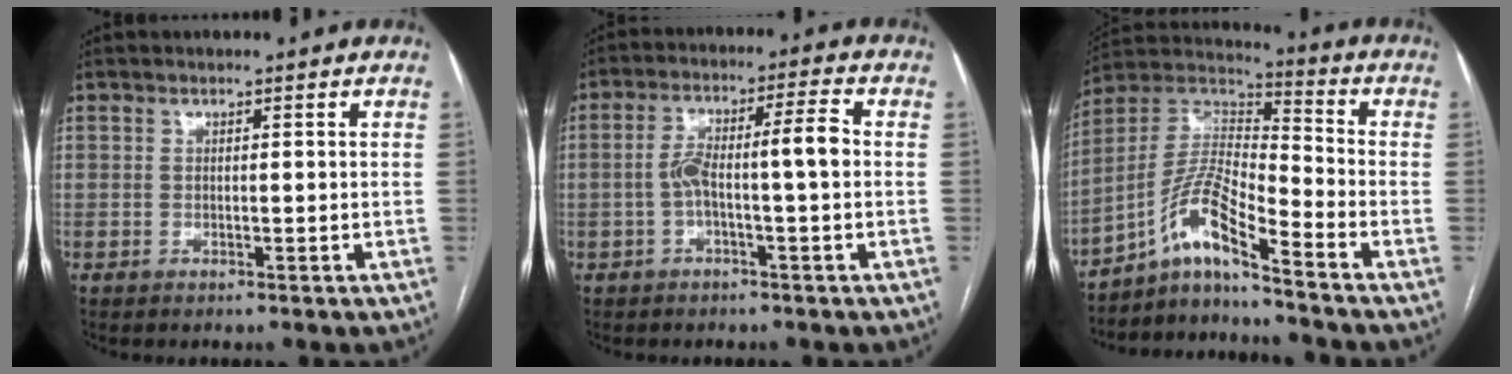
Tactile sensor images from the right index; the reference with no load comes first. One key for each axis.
{"total": 7.4, "fx": -0.9, "fy": 0.9, "fz": 7.3, "tx": -0.133, "ty": 0.032, "tz": -0.015}
{"total": 10.4, "fx": -7.2, "fy": 0.5, "fz": 7.5, "tx": -0.161, "ty": 0.017, "tz": -0.136}